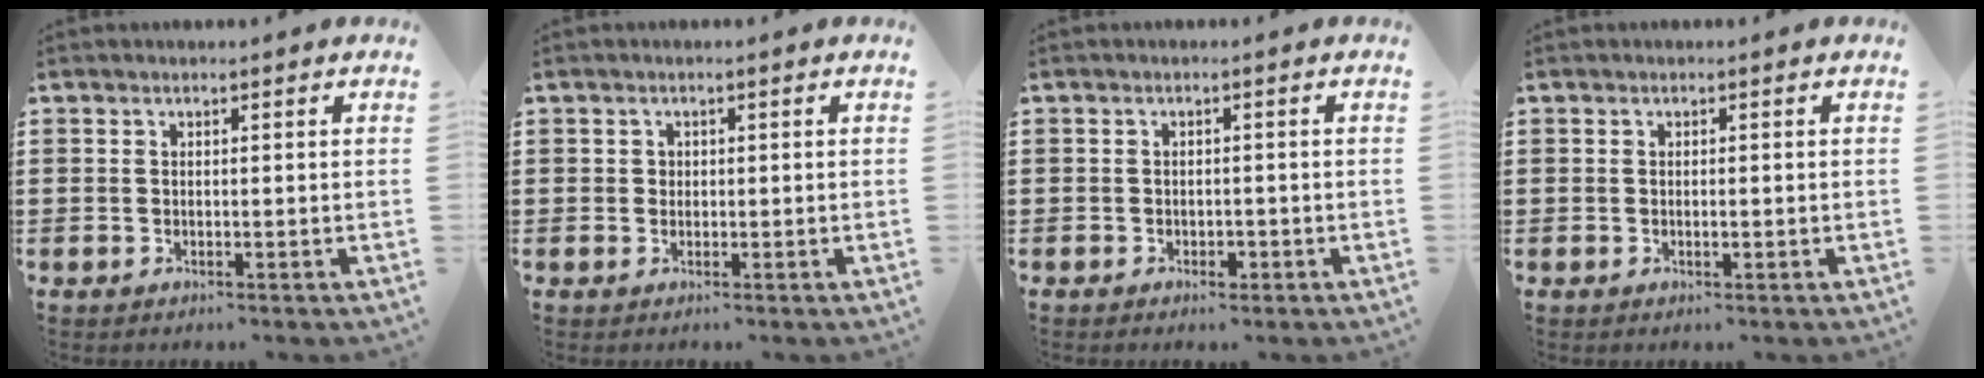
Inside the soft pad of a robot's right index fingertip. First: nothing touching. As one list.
[{"total": 0.9, "force": [0.2, 0.8, 0.2], "torque": [-0.006, 0.003, 0.003]}, {"total": 1.2, "force": [-0.8, 0.7, 0.4], "torque": [-0.010, -0.001, -0.018]}, {"total": 0.8, "force": [-0.2, 0.2, 0.7], "torque": [-0.014, -0.005, -0.002]}]